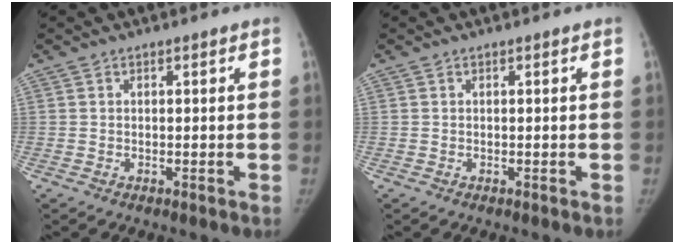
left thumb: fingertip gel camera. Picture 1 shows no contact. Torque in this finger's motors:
{"motor_torque": [-0.07, -0.06, 0.10, -0.10, -0.01]}